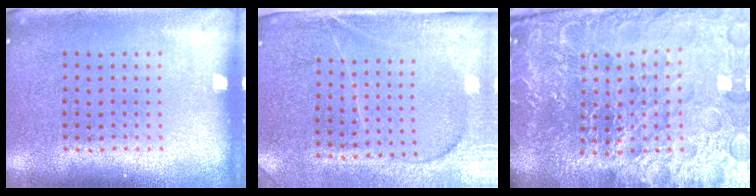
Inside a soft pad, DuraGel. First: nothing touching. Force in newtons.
{"total": 4.0, "press": 3.5, "slide": 1.9}
{"total": 6.8, "press": 6.1, "slide": 3.1}